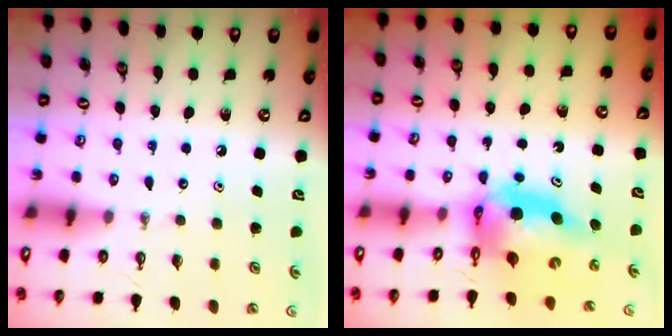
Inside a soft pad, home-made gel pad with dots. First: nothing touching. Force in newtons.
{"total": 8.8, "press": 8.8, "slide": 0.8}